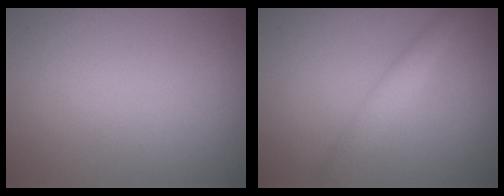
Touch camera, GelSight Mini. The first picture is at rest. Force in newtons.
{"total": 2.3, "press": 2.3, "slide": 0.0}